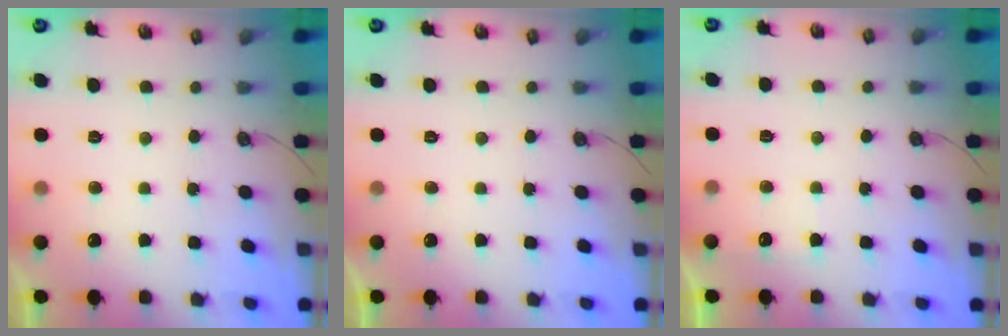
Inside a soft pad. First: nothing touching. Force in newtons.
{"total": 0.0}
{"total": 4.3, "press": 4.2, "slide": 0.5}